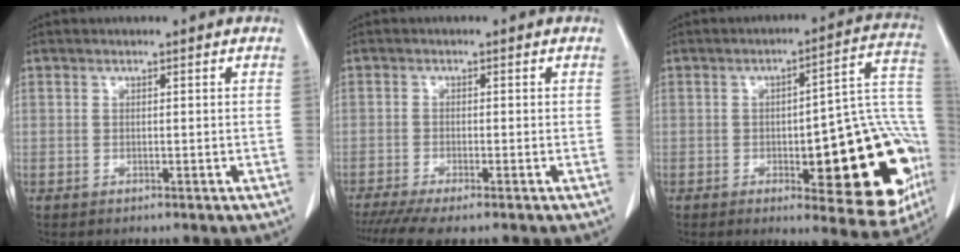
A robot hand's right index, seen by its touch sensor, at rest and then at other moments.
{"total": 5.4, "force": [-4.3, 0.2, 3.3], "torque": [-0.052, -0.013, -0.073]}
{"total": 22.6, "force": [-5.4, 5.9, 21.2], "torque": [-0.188, 0.027, -0.051]}